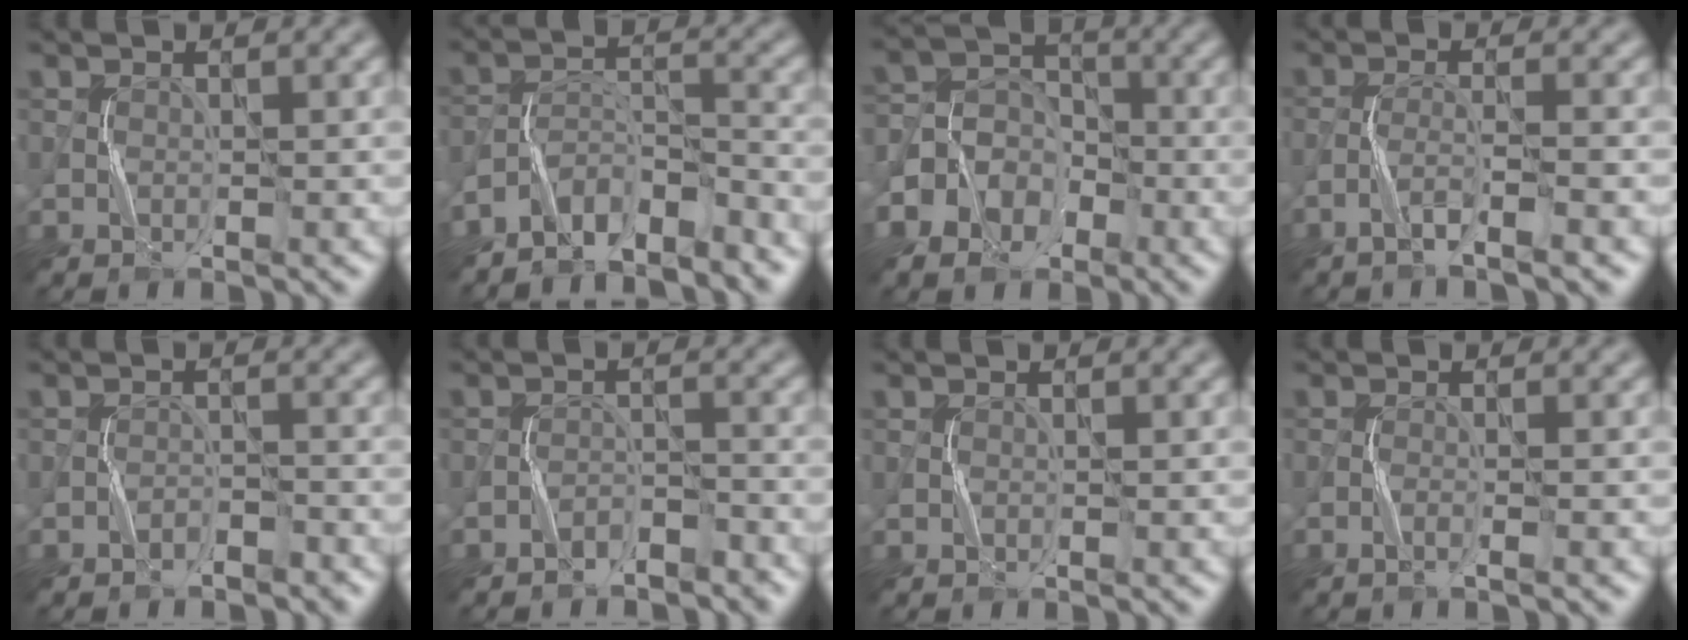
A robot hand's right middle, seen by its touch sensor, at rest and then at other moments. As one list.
[{"total": 5.8, "force": [-5.1, 1.8, 2.0], "torque": [-0.033, -0.002, -0.096]}, {"total": 5.9, "force": [-2.9, 4.7, 1.9], "torque": [-0.029, 0.011, -0.076]}, {"total": 2.9, "force": [-1.9, 0.0, 2.1], "torque": [-0.040, 0.005, -0.043]}, {"total": 1.5, "force": [-1.3, 0.5, 0.4], "torque": [-0.004, 0.006, -0.022]}, {"total": 2.3, "force": [-2.0, 0.8, 0.6], "torque": [-0.009, 0.007, -0.038]}, {"total": 0.0}, {"total": 1.0, "force": [-0.6, -0.2, 0.8], "torque": [-0.017, 0.002, -0.012]}]